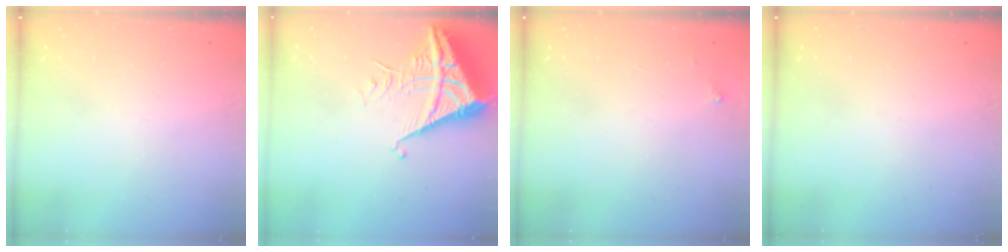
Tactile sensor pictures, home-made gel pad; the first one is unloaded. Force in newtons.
{"total": 7.0, "press": 7.0, "slide": 0.8}
{"total": 2.5, "press": 2.5, "slide": 0.4}
{"total": 0.0}